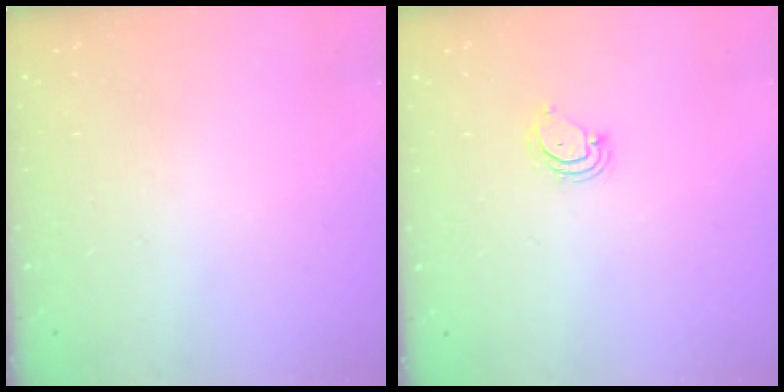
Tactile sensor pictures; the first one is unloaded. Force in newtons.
{"total": 4.2, "press": 4.1, "slide": 0.5}